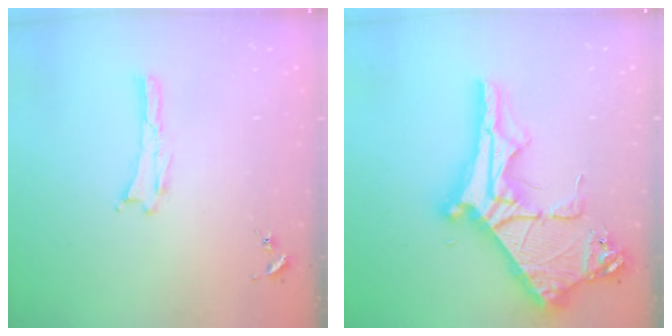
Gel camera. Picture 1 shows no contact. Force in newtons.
{"total": 11.6, "press": 11.6, "slide": 1.2}